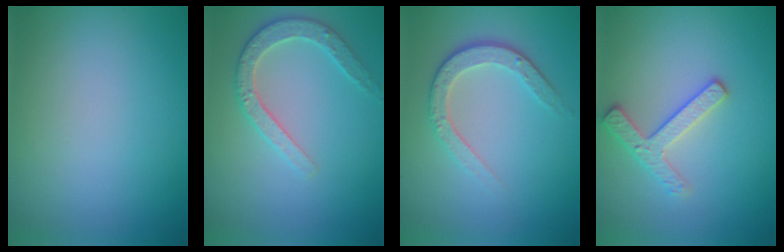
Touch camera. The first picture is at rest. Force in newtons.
{"total": 3.0, "press": 3.0, "slide": 0.3}
{"total": 3.3, "press": 2.6, "slide": 2.1}
{"total": 2.6, "press": 2.6, "slide": 0.3}